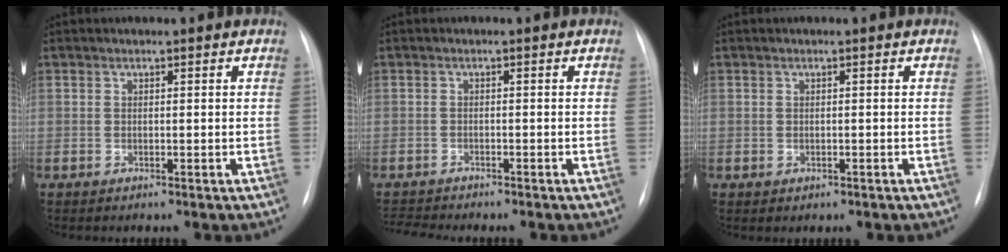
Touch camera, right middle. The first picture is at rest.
{"total": 2.8, "force": [-2.7, -0.4, 0.1], "torque": [-0.001, -0.013, -0.045]}
{"total": 0.7, "force": [-0.2, 0.6, 0.3], "torque": [-0.007, 0.000, 0.001]}